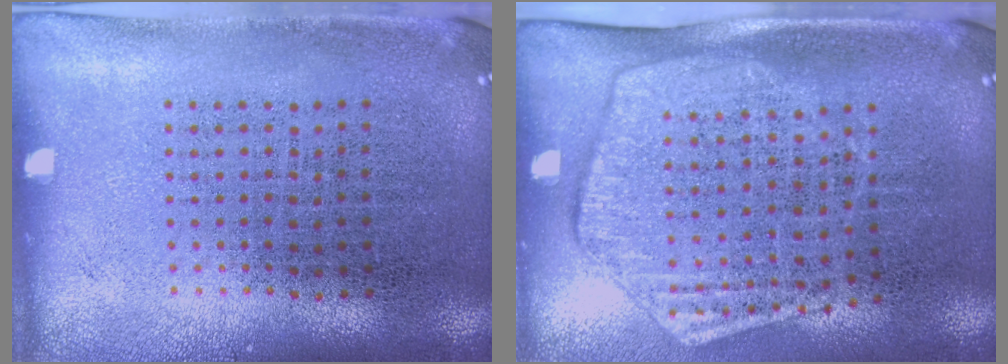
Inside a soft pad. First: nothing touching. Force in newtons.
{"total": 1.8, "press": 1.5, "slide": 0.8}